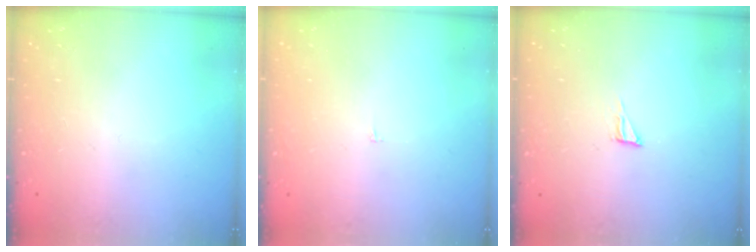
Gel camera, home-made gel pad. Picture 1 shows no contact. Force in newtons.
{"total": 2.2, "press": 2.2, "slide": 0.2}
{"total": 3.4, "press": 3.4, "slide": 0.3}